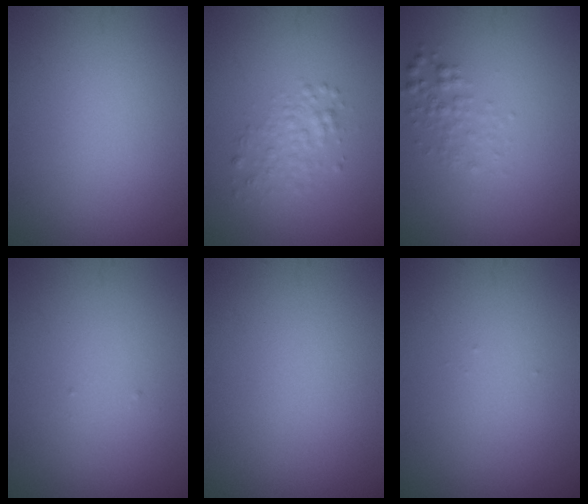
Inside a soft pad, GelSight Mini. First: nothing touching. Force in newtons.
{"total": 2.1, "press": 2.1, "slide": 0.1}
{"total": 1.5, "press": 1.5, "slide": 0.0}
{"total": 0.0}
{"total": 0.0}
{"total": 0.0}